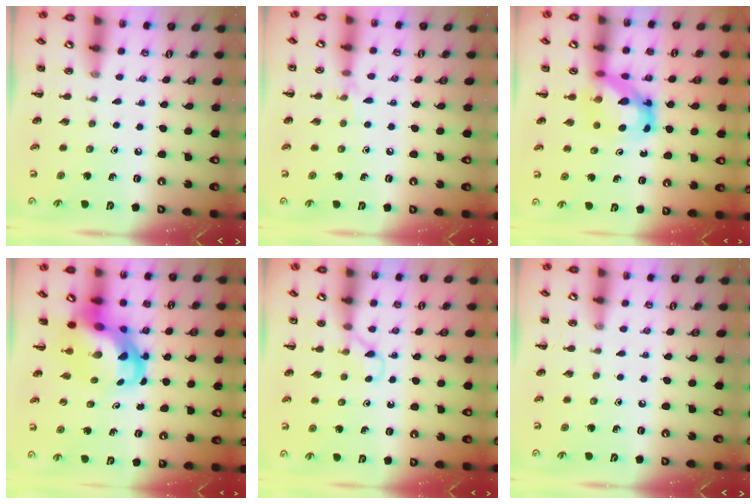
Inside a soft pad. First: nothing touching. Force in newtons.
{"total": 5.3, "press": 5.0, "slide": 1.8}
{"total": 7.0, "press": 6.9, "slide": 1.3}
{"total": 7.8, "press": 7.6, "slide": 2.0}
{"total": 2.9, "press": 2.8, "slide": 1.0}
{"total": 0.0}